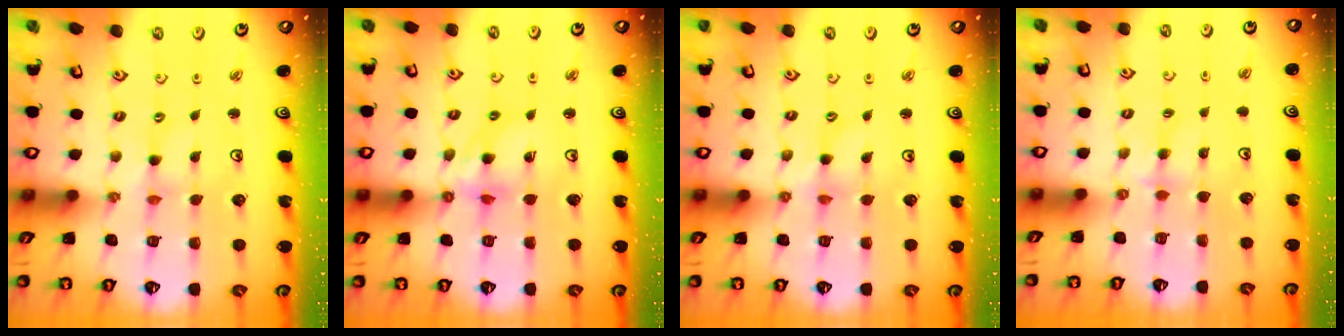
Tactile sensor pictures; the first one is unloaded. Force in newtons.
{"total": 8.7, "press": 8.6, "slide": 0.7}
{"total": 0.8, "press": 0.7, "slide": 0.3}
{"total": 2.8, "press": 2.8, "slide": 0.5}